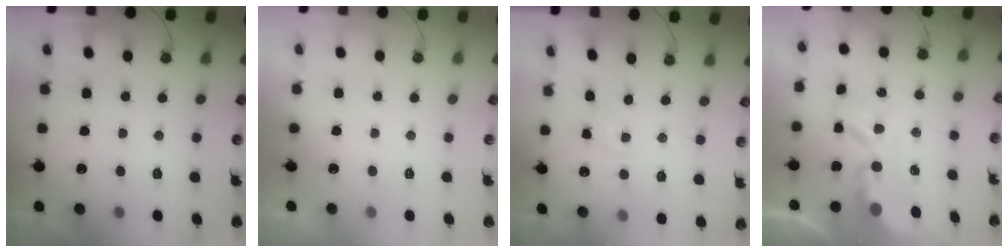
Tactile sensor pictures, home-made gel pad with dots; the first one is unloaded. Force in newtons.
{"total": 0.0}
{"total": 2.2, "press": 2.2, "slide": 0.3}
{"total": 5.4, "press": 5.4, "slide": 0.1}